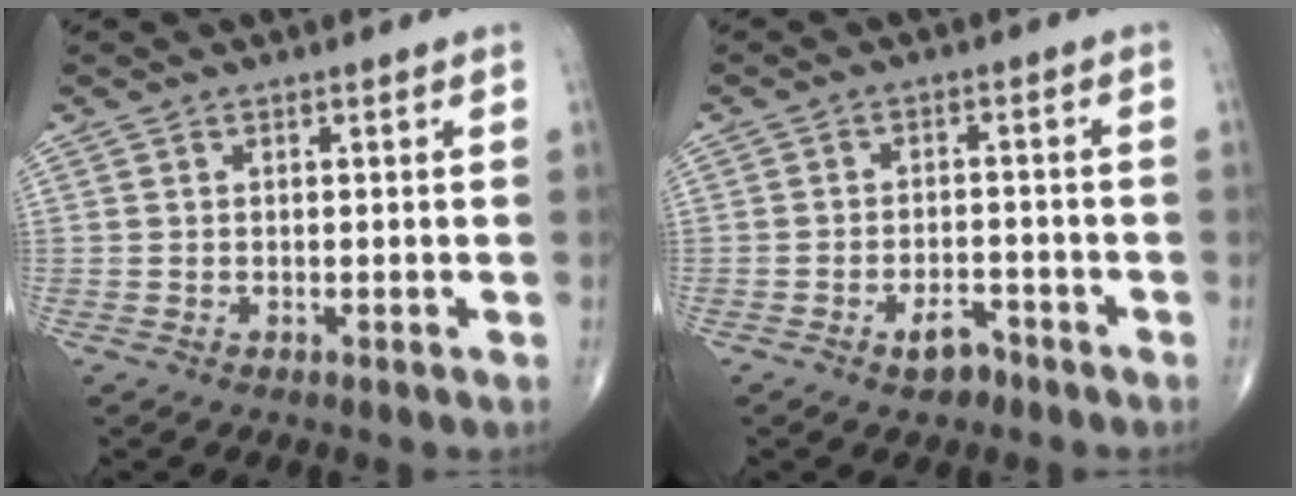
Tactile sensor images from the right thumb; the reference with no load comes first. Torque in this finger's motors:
{"motor_torque": [-0.02, -0.01, 0.13, 0.00, 0.05]}